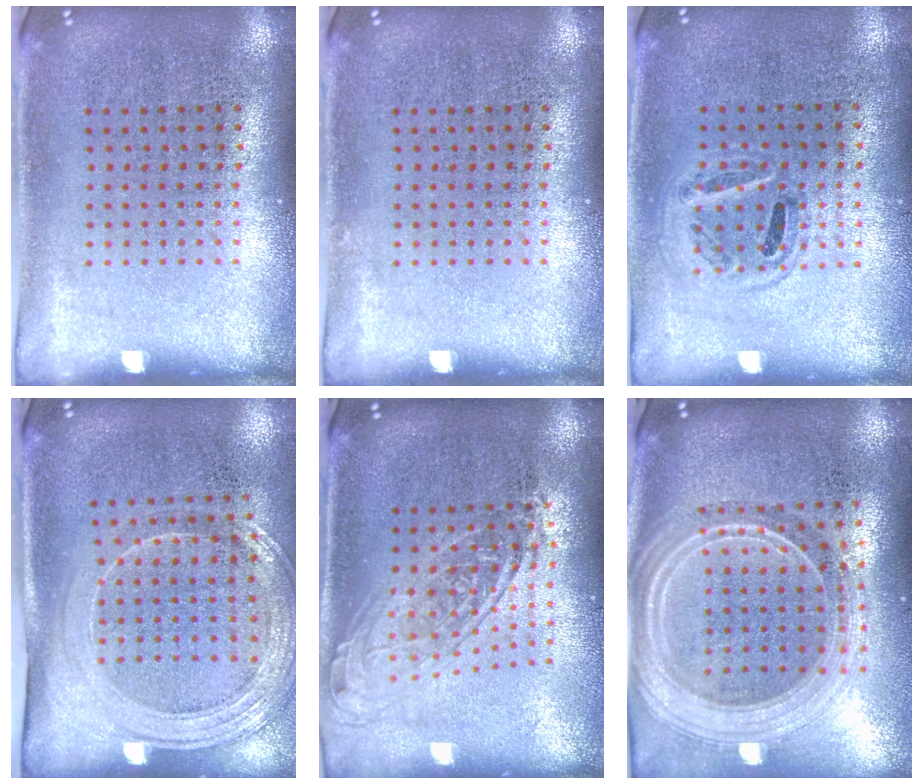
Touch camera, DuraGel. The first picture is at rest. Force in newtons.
{"total": 0.0}
{"total": 0.9, "press": 0.9, "slide": 0.3}
{"total": 1.9, "press": 1.7, "slide": 0.9}
{"total": 1.8, "press": 1.4, "slide": 1.0}
{"total": 2.6, "press": 2.2, "slide": 1.4}